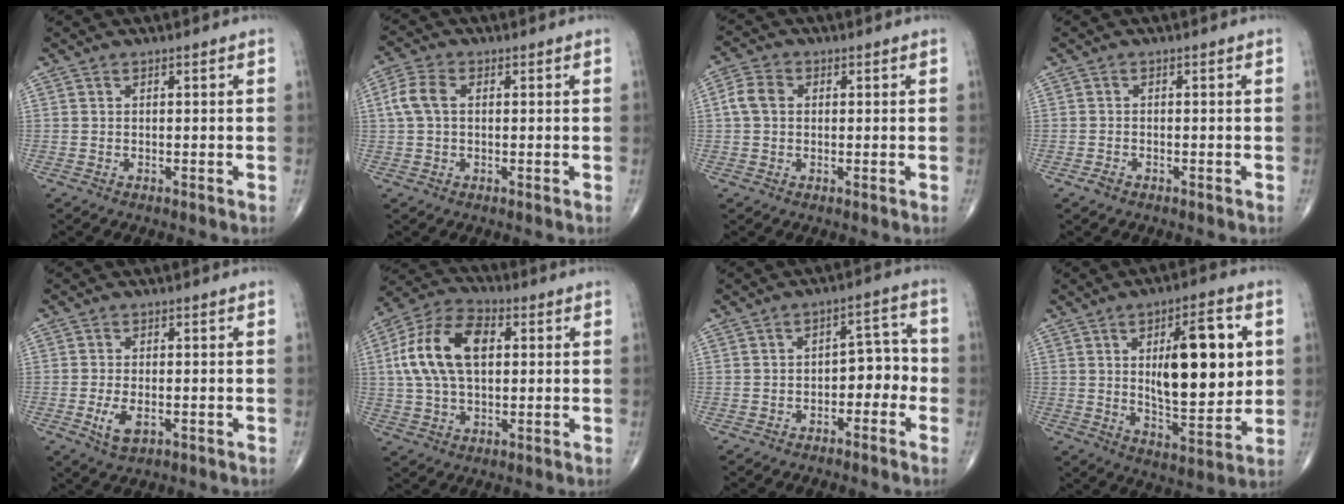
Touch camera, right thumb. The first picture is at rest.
{"total": 5.2, "force": [0.7, 3.3, 4.0], "torque": [-0.097, 0.016, 0.010]}
{"total": 4.5, "force": [0.5, 3.5, 2.8], "torque": [-0.057, 0.013, 0.005]}
{"total": 1.2, "force": [-0.9, 0.7, 0.6], "torque": [-0.012, 0.003, -0.016]}
{"total": 4.4, "force": [-1.3, 2.1, 3.6], "torque": [-0.068, -0.006, -0.019]}
{"total": 15.1, "force": [2.5, 8.8, 12.1], "torque": [-0.230, 0.023, 0.042]}
{"total": 6.0, "force": [-2.1, 3.8, 4.2], "torque": [-0.025, 0.039, -0.038]}
{"total": 18.0, "force": [3.5, 7.1, 16.2], "torque": [-0.207, -0.022, 0.058]}